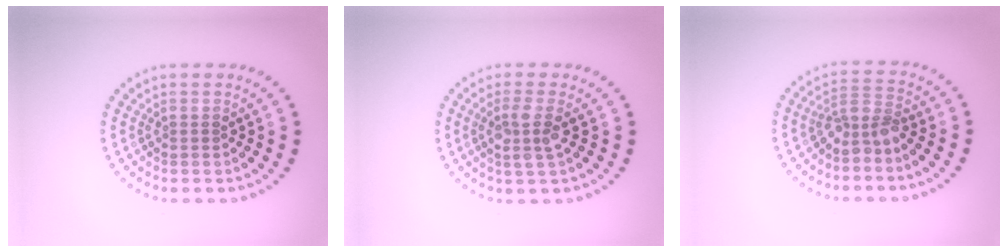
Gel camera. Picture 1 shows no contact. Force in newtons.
{"total": 2.4, "press": 2.1, "slide": 1.2}
{"total": 2.5, "press": 1.9, "slide": 1.6}